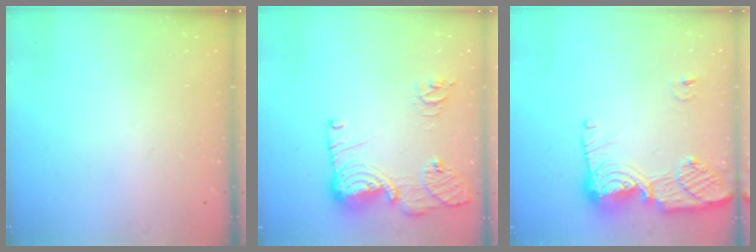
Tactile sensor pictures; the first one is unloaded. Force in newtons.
{"total": 15.8, "press": 15.7, "slide": 1.8}
{"total": 14.0, "press": 13.9, "slide": 1.4}